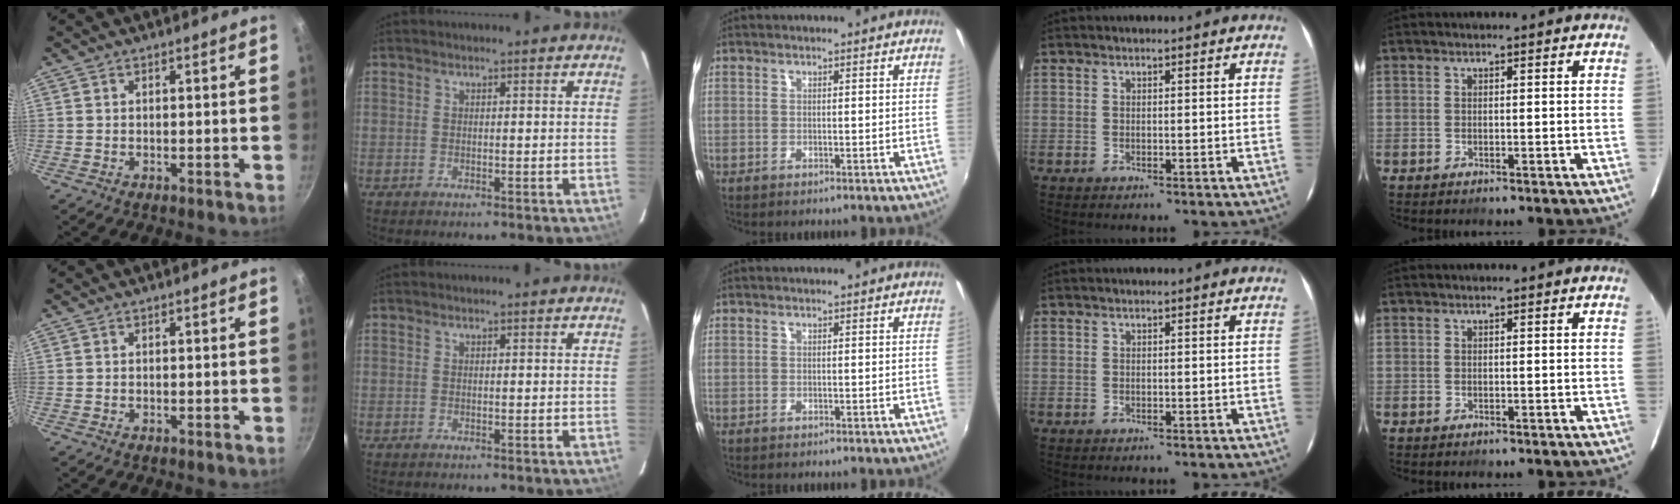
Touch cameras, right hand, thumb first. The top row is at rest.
{}